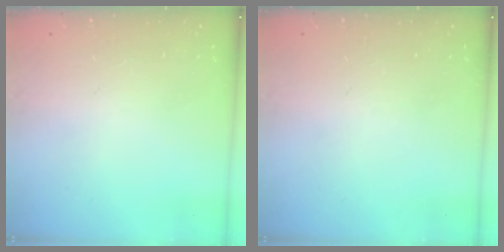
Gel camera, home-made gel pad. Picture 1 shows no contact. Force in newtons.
{"total": 0.0}